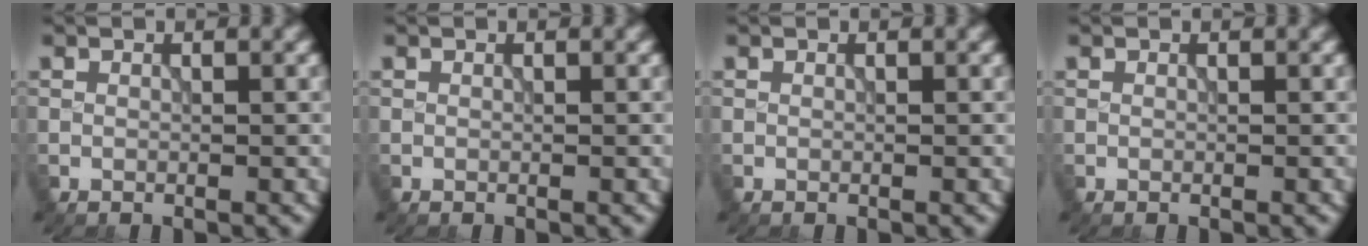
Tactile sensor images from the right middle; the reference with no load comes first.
{"total": 0.0}
{"total": 0.0}
{"total": 0.0}